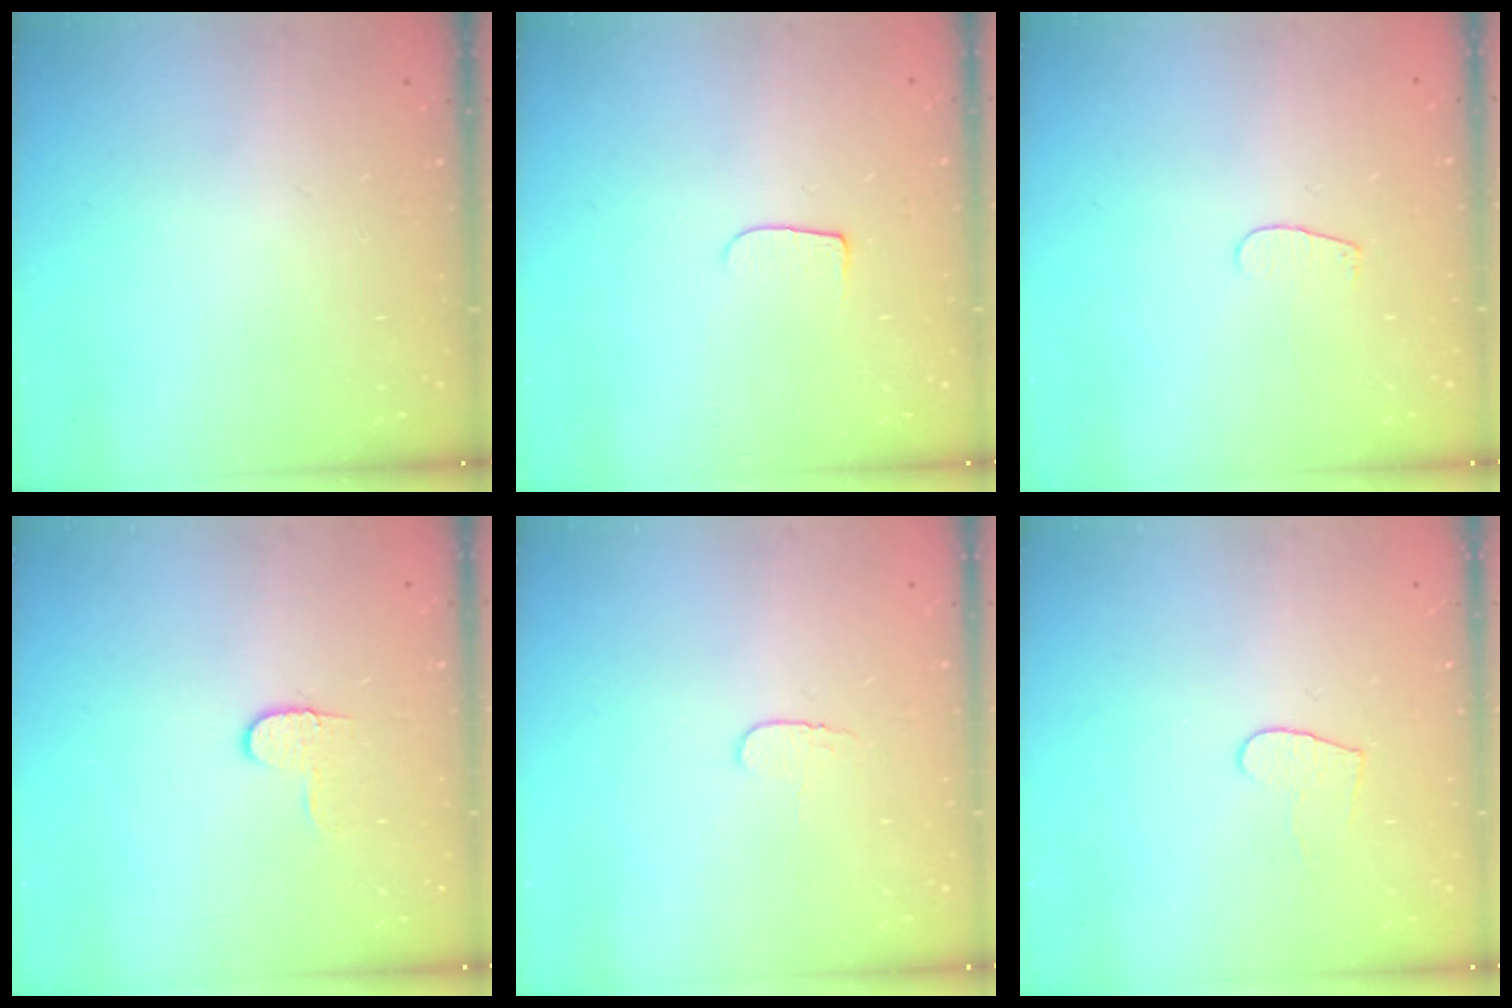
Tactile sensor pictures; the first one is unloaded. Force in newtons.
{"total": 5.3, "press": 5.2, "slide": 0.6}
{"total": 2.6, "press": 2.5, "slide": 0.3}
{"total": 4.9, "press": 4.9, "slide": 0.5}
{"total": 3.9, "press": 3.8, "slide": 0.4}
{"total": 4.7, "press": 4.7, "slide": 0.4}